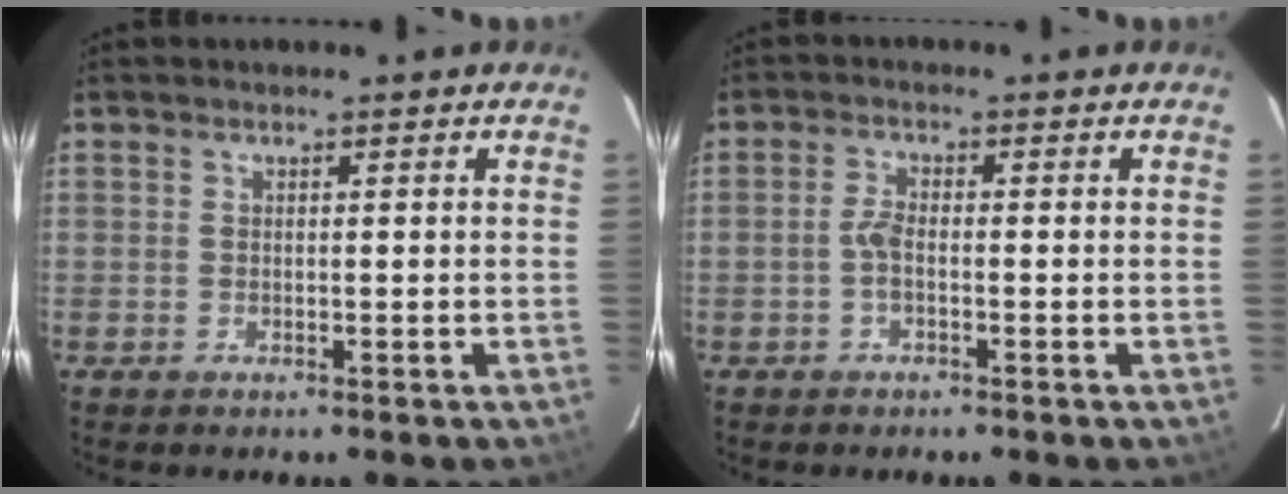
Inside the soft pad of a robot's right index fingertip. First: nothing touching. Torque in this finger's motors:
{"motor_torque": [0.54, -0.13, 0.29, 0.07]}